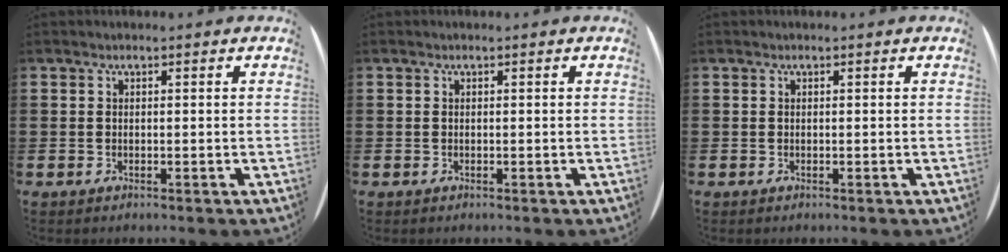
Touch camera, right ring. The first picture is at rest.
{"total": 0.0}
{"total": 0.0}